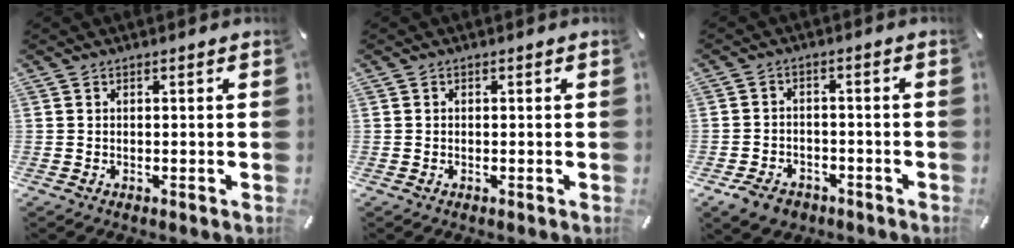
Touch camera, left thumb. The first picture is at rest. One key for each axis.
{"total": 0.0}
{"total": 5.3, "fx": -3.4, "fy": 3.7, "fz": 1.7, "tx": -0.043, "ty": 0.016, "tz": -0.066}